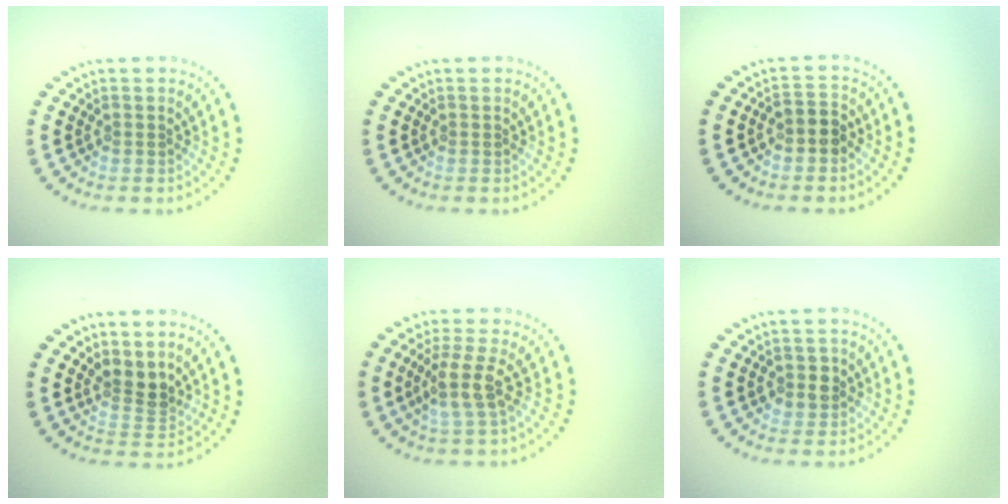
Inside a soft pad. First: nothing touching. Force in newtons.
{"total": 0.0}
{"total": 1.9, "press": 1.7, "slide": 0.8}
{"total": 2.3, "press": 1.9, "slide": 1.4}
{"total": 2.9, "press": 2.4, "slide": 1.7}
{"total": 1.7, "press": 1.6, "slide": 0.7}